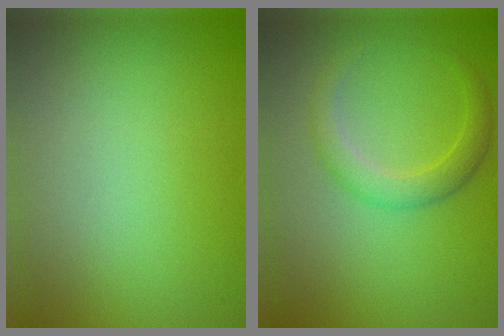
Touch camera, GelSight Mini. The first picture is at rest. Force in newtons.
{"total": 2.6, "press": 2.6, "slide": 0.0}